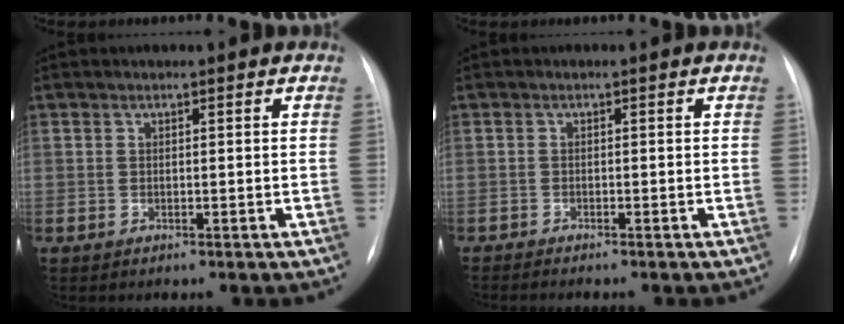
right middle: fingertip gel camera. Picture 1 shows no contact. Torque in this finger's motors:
{"motor_torque": [0.57, -0.63, 0.05, 0.00]}